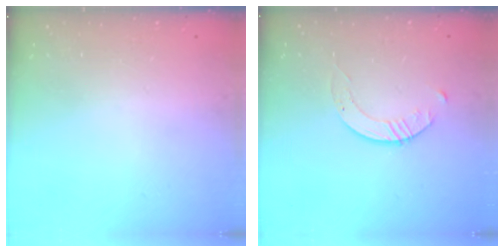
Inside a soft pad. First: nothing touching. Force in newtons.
{"total": 2.8, "press": 2.8, "slide": 0.3}